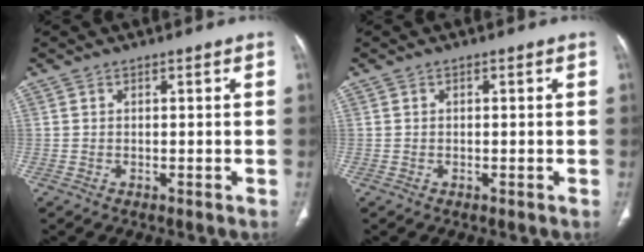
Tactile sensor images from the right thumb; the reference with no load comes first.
{"total": 0.0}